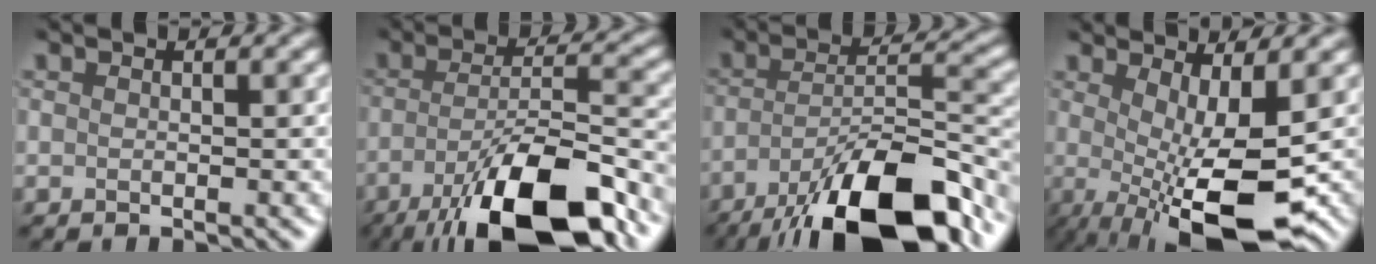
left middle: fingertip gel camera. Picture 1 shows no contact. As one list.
[{"total": 12.6, "force": [-8.2, 4.0, 8.7], "torque": [-0.169, -0.009, -0.137]}, {"total": 13.6, "force": [-9.4, 4.5, 8.7], "torque": [-0.167, -0.003, -0.157]}, {"total": 9.4, "force": [-1.7, 2.5, 8.9], "torque": [-0.147, -0.024, -0.023]}]